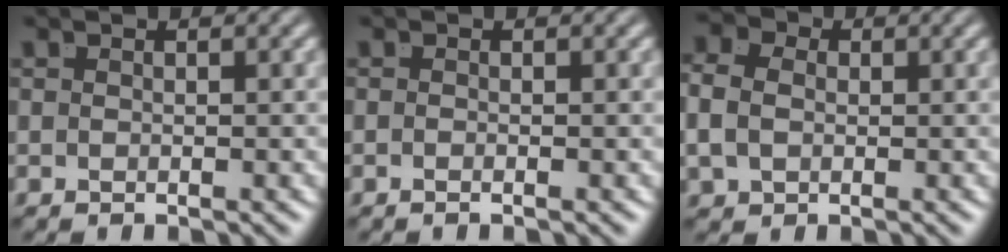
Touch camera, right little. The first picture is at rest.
{"total": 0.7, "force": [-0.5, -0.4, 0.3], "torque": [0.000, 0.001, -0.008]}
{"total": 3.4, "force": [0.2, 2.9, 1.8], "torque": [-0.045, -0.006, 0.004]}